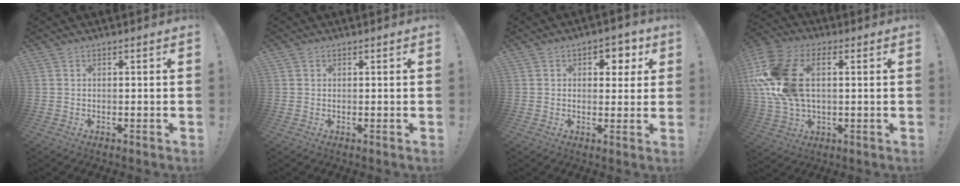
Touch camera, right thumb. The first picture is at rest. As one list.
[{"total": 0.6, "force": [0.4, 0.5, 0.0], "torque": [0.004, 0.000, 0.006]}, {"total": 5.3, "force": [1.9, 4.1, 2.8], "torque": [-0.018, -0.010, 0.027]}, {"total": 18.4, "force": [3.2, 11.8, 13.8], "torque": [-0.276, -0.004, 0.054]}]